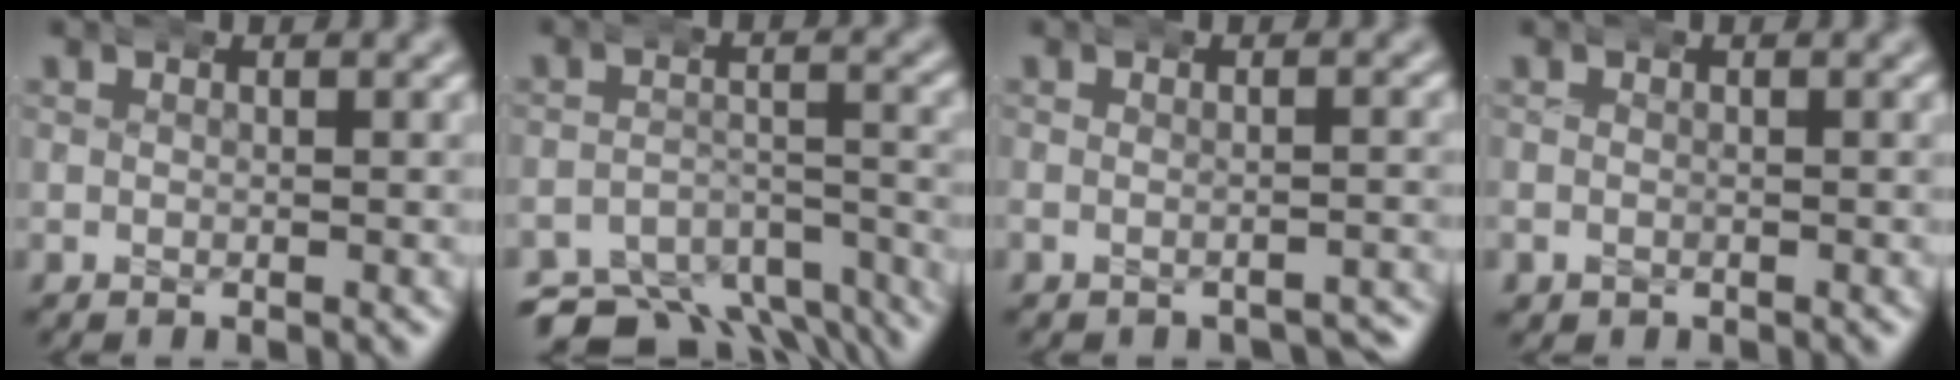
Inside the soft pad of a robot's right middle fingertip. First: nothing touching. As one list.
[{"total": 9.2, "force": [-7.6, 3.7, 3.6], "torque": [-0.037, -0.024, -0.116]}, {"total": 2.0, "force": [-1.9, 0.1, 0.3], "torque": [-0.004, 0.001, -0.031]}, {"total": 0.7, "force": [-0.1, 0.7, 0.1], "torque": [-0.001, 0.002, -0.001]}]